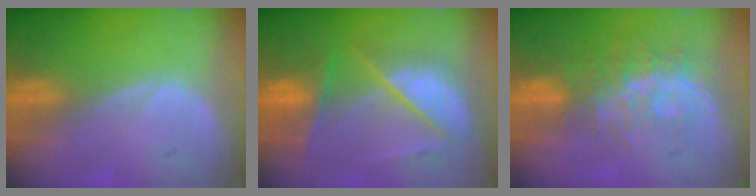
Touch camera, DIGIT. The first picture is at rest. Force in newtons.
{"total": 9.3, "press": 8.1, "slide": 4.5}
{"total": 8.5, "press": 7.0, "slide": 4.8}